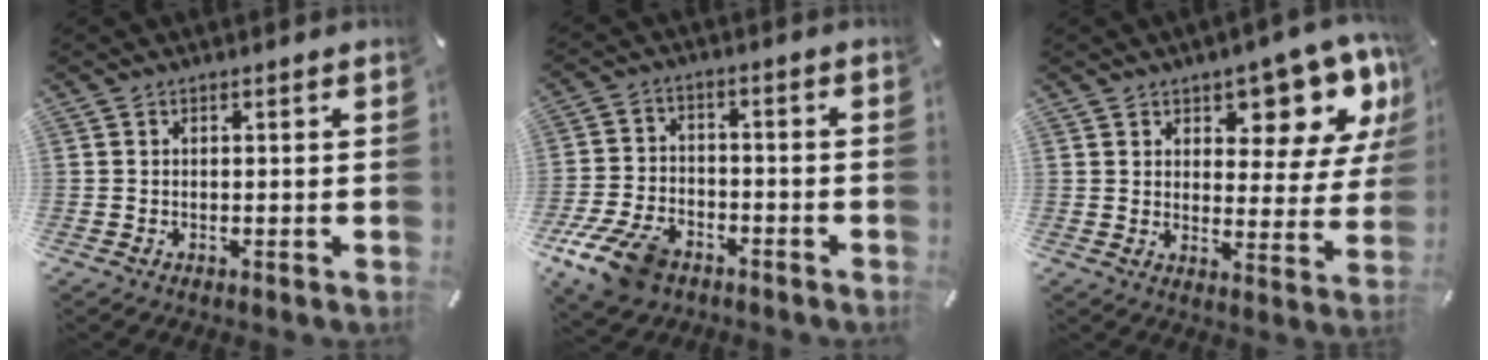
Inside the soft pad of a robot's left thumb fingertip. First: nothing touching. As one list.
[{"total": 11.2, "force": [-7.0, 6.6, 5.6], "torque": [-0.119, 0.037, -0.129]}, {"total": 11.1, "force": [8.0, 4.8, 6.0], "torque": [-0.065, -0.070, 0.131]}]